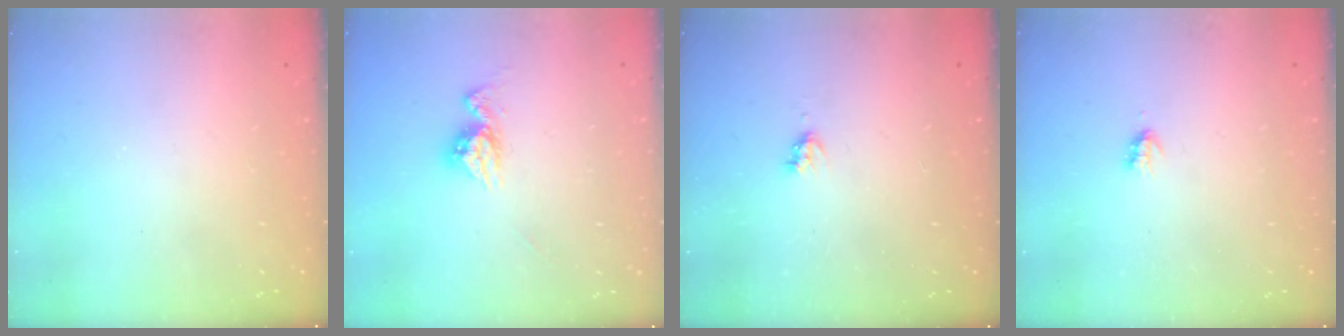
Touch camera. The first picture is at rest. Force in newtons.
{"total": 8.7, "press": 8.6, "slide": 0.7}
{"total": 2.6, "press": 2.6, "slide": 0.4}
{"total": 1.9, "press": 1.8, "slide": 0.4}